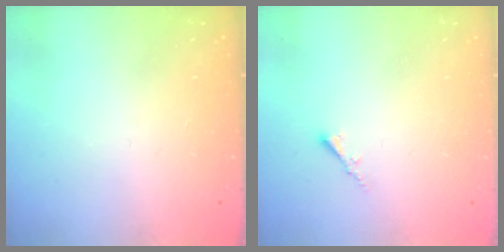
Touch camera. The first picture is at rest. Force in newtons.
{"total": 1.7, "press": 1.6, "slide": 0.4}